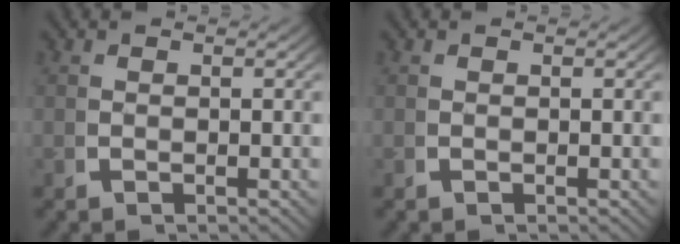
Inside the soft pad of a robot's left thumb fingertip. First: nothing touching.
{"total": 0.0}